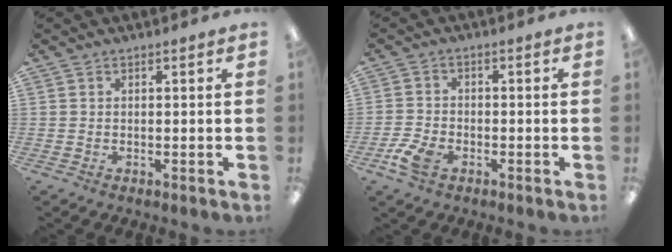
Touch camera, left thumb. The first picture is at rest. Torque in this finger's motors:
{"motor_torque": [-0.03, 0.03, -0.01, 0.01, 0.00]}